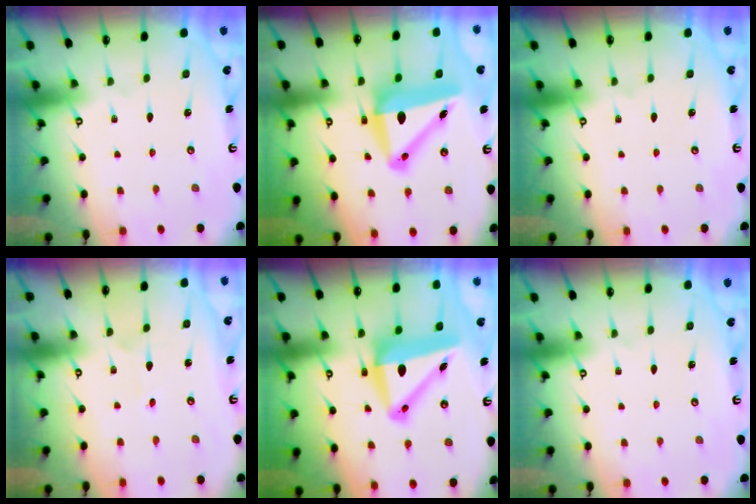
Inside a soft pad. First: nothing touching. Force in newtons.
{"total": 12.1, "press": 11.9, "slide": 2.3}
{"total": 0.0}
{"total": 2.5, "press": 2.5, "slide": 0.1}
{"total": 12.5, "press": 12.3, "slide": 2.5}
{"total": 0.0}